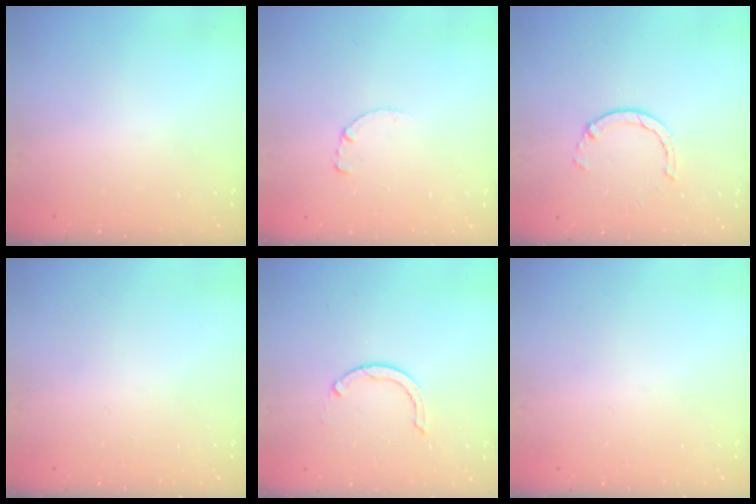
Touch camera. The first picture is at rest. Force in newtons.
{"total": 0.7, "press": 0.6, "slide": 0.1}
{"total": 2.9, "press": 2.9, "slide": 0.4}
{"total": 0.0}
{"total": 2.6, "press": 2.6, "slide": 0.1}
{"total": 0.0}